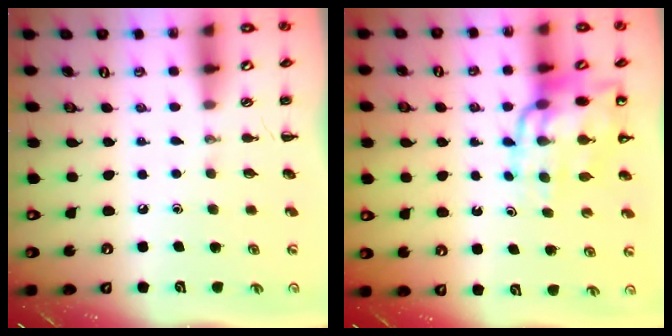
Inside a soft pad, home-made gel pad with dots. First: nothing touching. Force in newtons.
{"total": 14.1, "press": 13.7, "slide": 3.3}